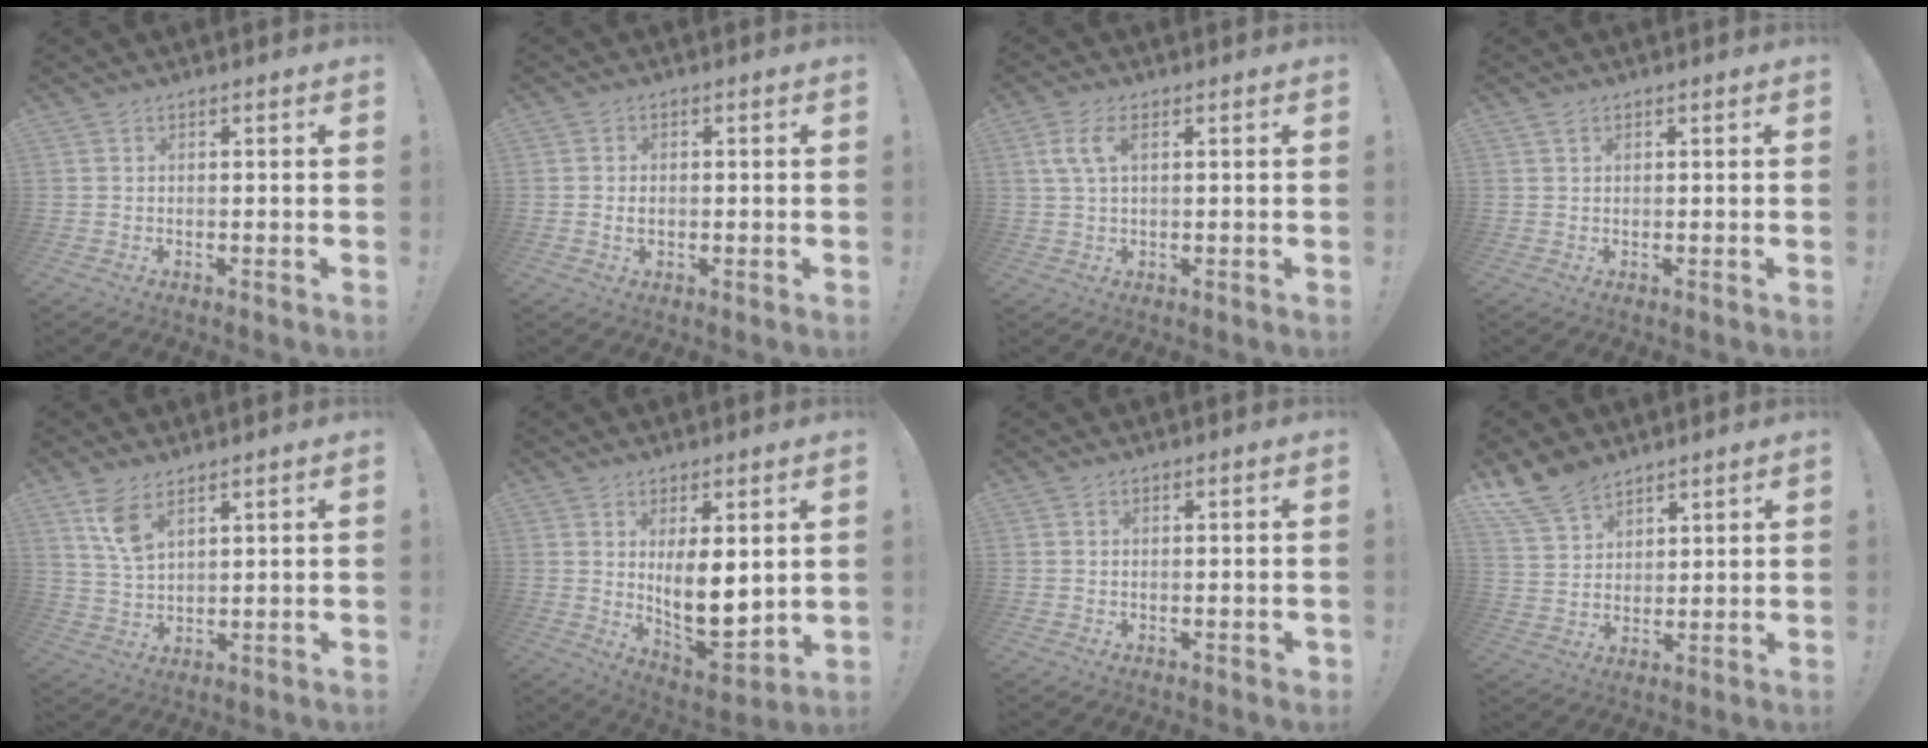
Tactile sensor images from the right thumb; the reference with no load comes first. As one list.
[{"total": 1.7, "force": [-0.2, 1.1, 1.2], "torque": [-0.015, 0.002, -0.005]}, {"total": 5.7, "force": [2.0, 2.3, 4.8], "torque": [-0.091, 0.001, 0.034]}, {"total": 1.0, "force": [0.7, 0.6, 0.4], "torque": [-0.003, -0.001, 0.012]}, {"total": 7.5, "force": [4.6, 3.3, 5.0], "torque": [-0.082, -0.021, 0.084]}, {"total": 11.1, "force": [2.3, 5.1, 9.6], "torque": [-0.154, -0.043, 0.043]}, {"total": 1.8, "force": [-1.1, 0.1, 1.4], "torque": [-0.019, 0.003, -0.018]}, {"total": 11.7, "force": [8.9, 6.4, 3.9], "torque": [-0.079, -0.049, 0.177]}]